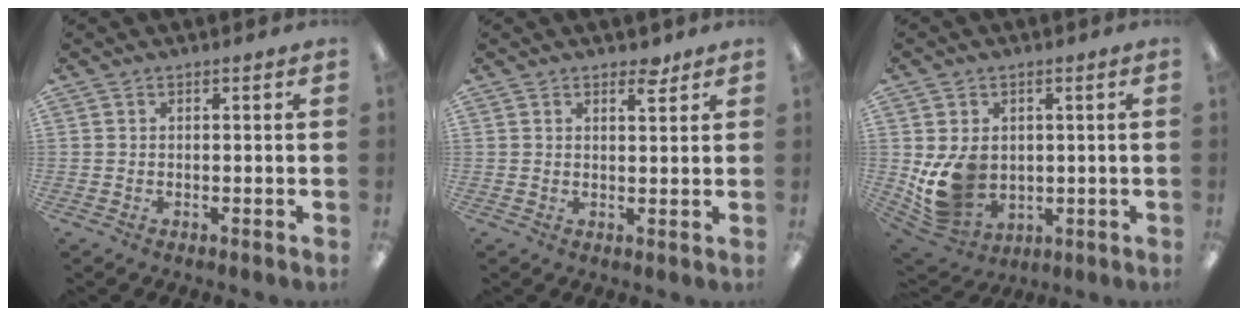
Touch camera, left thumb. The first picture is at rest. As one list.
[{"total": 3.2, "force": [2.6, 1.1, 1.6], "torque": [-0.003, -0.016, 0.039]}, {"total": 11.4, "force": [0.4, 9.6, 6.2], "torque": [-0.125, -0.010, 0.016]}]